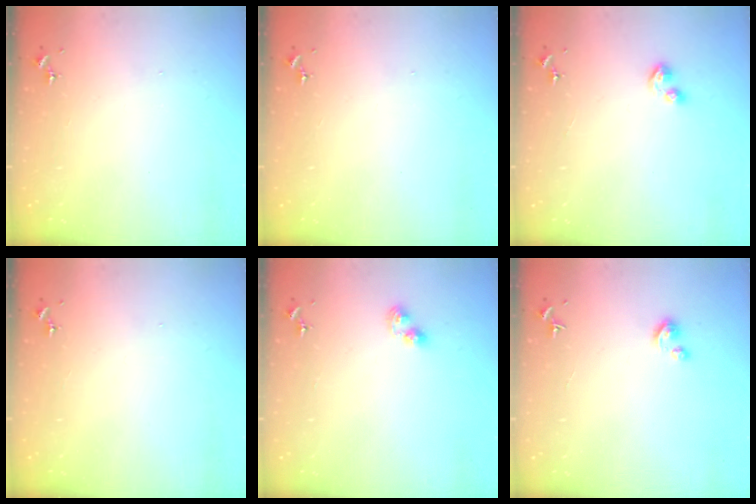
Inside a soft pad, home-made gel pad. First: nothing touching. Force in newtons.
{"total": 0.0}
{"total": 6.5, "press": 6.5, "slide": 0.7}
{"total": 0.0}
{"total": 3.0, "press": 2.9, "slide": 0.4}
{"total": 3.8, "press": 3.7, "slide": 0.4}